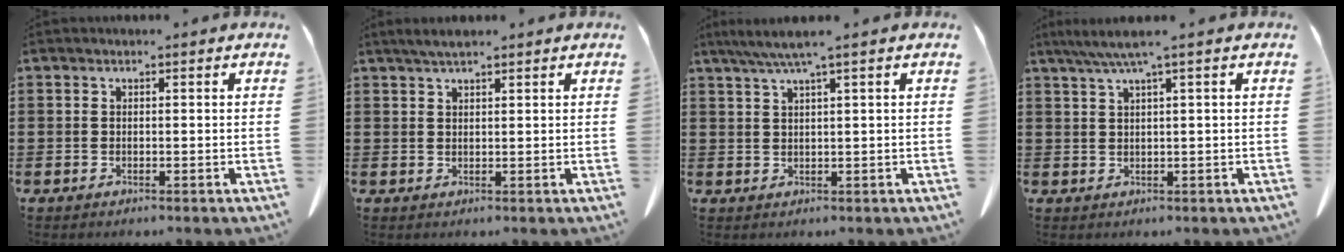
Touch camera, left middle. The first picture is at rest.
{"total": 2.1, "force": [1.7, 0.3, 1.2], "torque": [-0.027, 0.001, 0.033]}
{"total": 3.4, "force": [2.0, -0.4, 2.7], "torque": [-0.055, -0.002, 0.038]}
{"total": 3.3, "force": [1.5, -0.4, 2.9], "torque": [-0.055, -0.004, 0.028]}